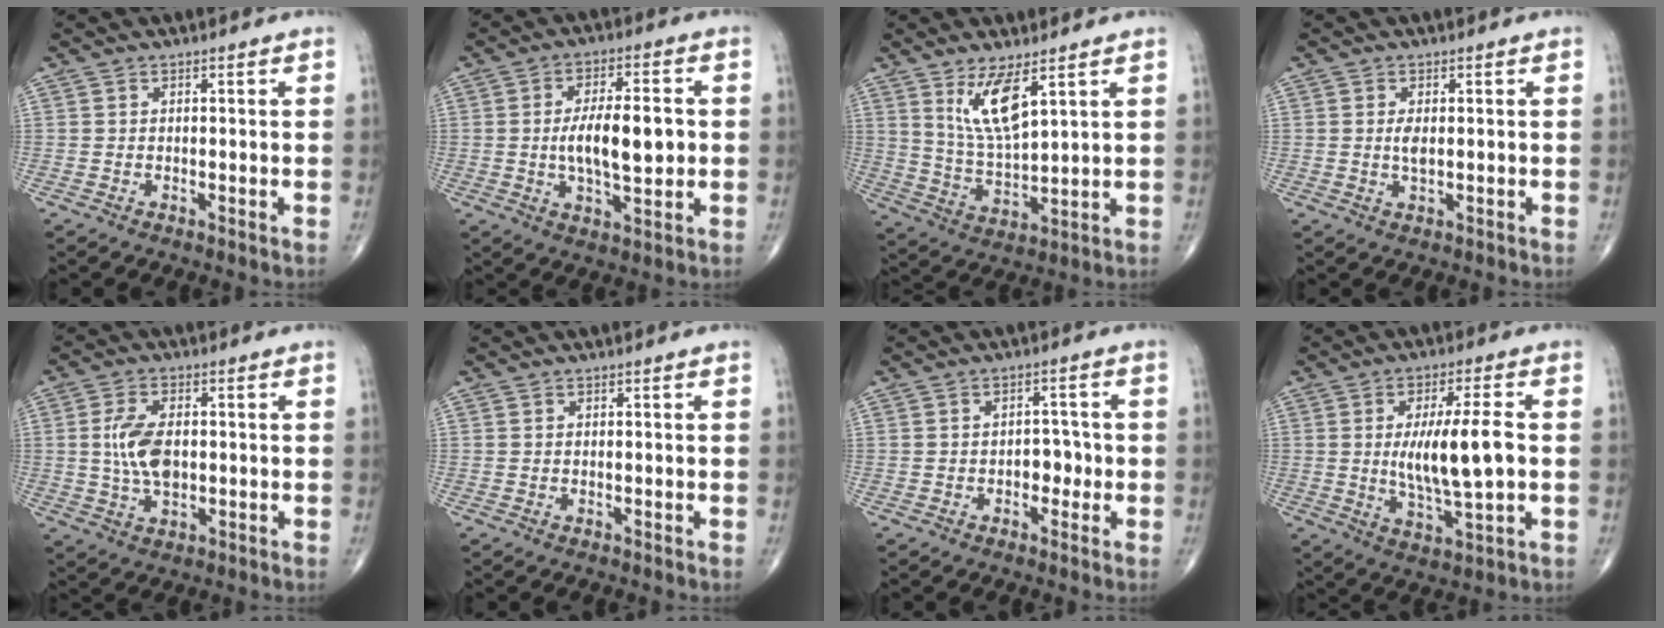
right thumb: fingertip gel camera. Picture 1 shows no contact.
{"total": 11.9, "force": [-0.1, 4.7, 10.9], "torque": [-0.178, 0.004, 0.000]}
{"total": 9.7, "force": [4.9, 2.9, 7.8], "torque": [-0.146, -0.037, 0.108]}
{"total": 2.0, "force": [0.2, 0.8, 1.9], "torque": [-0.036, -0.003, 0.003]}
{"total": 8.0, "force": [0.3, 4.3, 6.7], "torque": [-0.131, -0.001, 0.005]}
{"total": 0.0}
{"total": 3.5, "force": [-0.8, 2.5, 2.4], "torque": [-0.011, 0.012, -0.017]}
{"total": 12.8, "force": [0.3, 3.4, 12.3], "torque": [-0.219, -0.008, 0.011]}